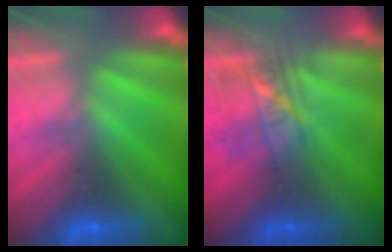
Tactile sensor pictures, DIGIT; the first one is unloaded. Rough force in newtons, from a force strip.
{"total": 2.3}